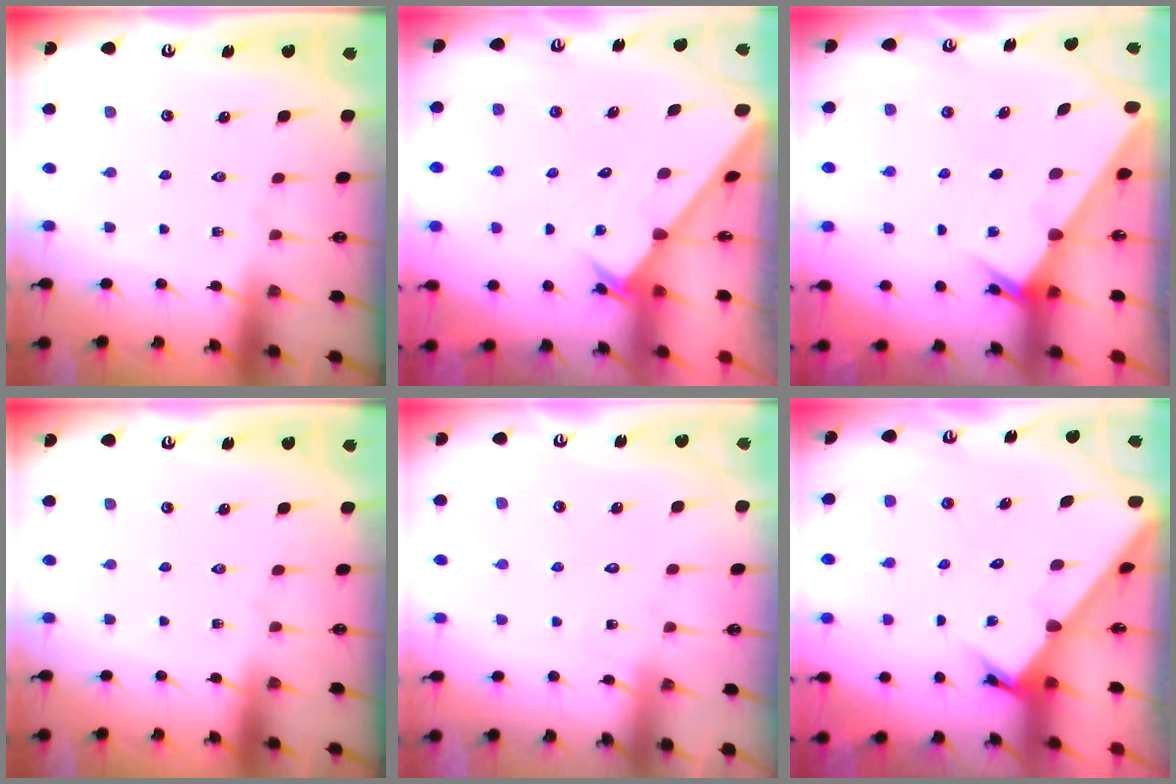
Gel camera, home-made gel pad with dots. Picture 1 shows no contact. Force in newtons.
{"total": 2.1, "press": 2.1, "slide": 0.1}
{"total": 2.0, "press": 2.0, "slide": 0.1}
{"total": 0.0}
{"total": 6.1, "press": 6.1, "slide": 0.5}
{"total": 2.8, "press": 2.8, "slide": 0.2}